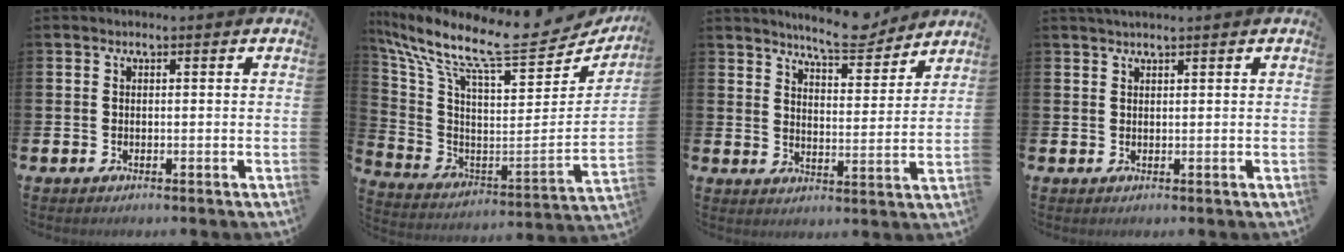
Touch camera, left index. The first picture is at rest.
{"total": 11.8, "force": [9.4, 2.9, 6.6], "torque": [-0.131, -0.085, 0.144]}
{"total": 7.6, "force": [7.4, 0.9, 1.7], "torque": [-0.044, -0.043, 0.133]}
{"total": 1.2, "force": [1.2, -0.1, 0.4], "torque": [-0.014, 0.004, 0.023]}